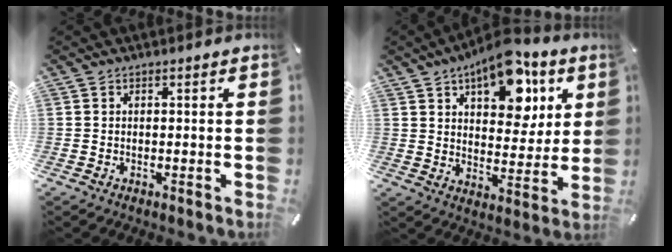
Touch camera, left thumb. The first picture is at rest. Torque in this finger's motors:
{"motor_torque": [2.50, 2.50, 1.53, -1.24, 0.23]}